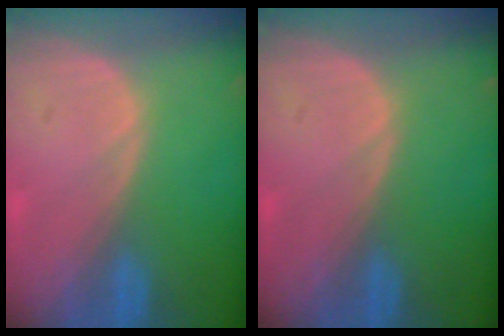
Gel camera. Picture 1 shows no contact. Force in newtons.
{"total": 0.0}